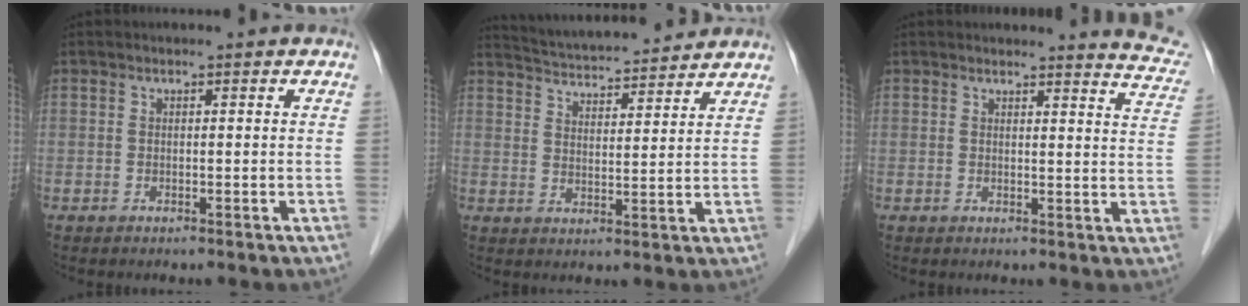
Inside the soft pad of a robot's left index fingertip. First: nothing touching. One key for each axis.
{"total": 13.1, "fx": 12.4, "fy": 1.1, "fz": 4.0, "tx": -0.074, "ty": 0.013, "tz": 0.187}
{"total": 6.7, "fx": 6.7, "fy": 0.3, "fz": 0.5, "tx": 0.006, "ty": -0.056, "tz": 0.044}